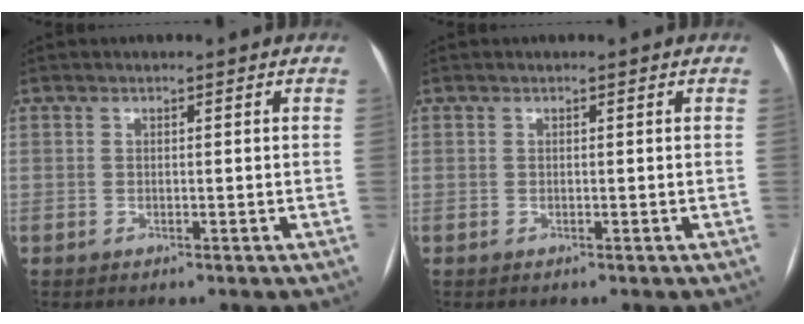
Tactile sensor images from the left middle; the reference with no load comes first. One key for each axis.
{"total": 0.0}